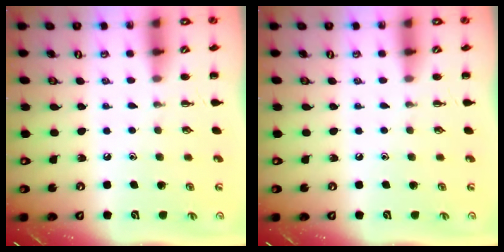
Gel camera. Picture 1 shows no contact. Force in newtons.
{"total": 0.0}